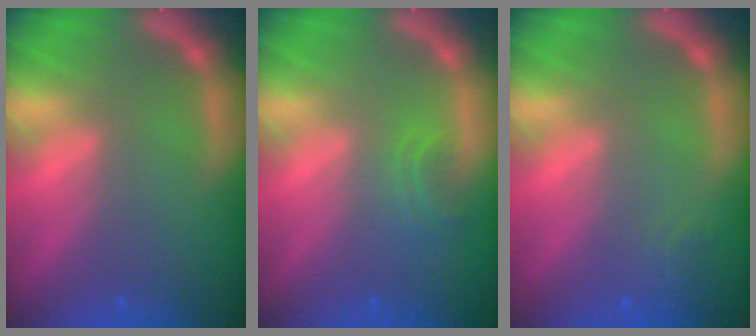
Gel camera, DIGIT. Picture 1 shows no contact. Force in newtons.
{"total": 1.9}
{"total": 1.4}